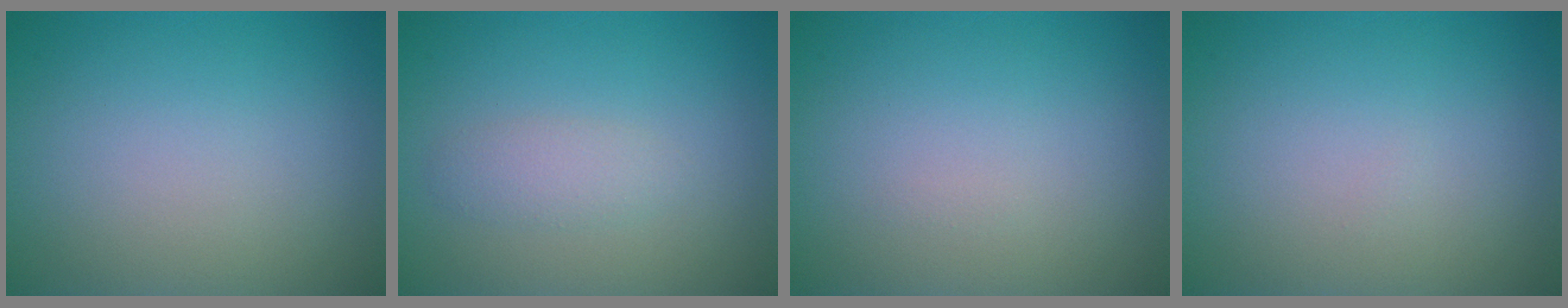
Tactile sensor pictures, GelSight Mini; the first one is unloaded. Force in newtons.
{"total": 1.5, "press": 1.5, "slide": 0.1}
{"total": 0.0}
{"total": 0.0}